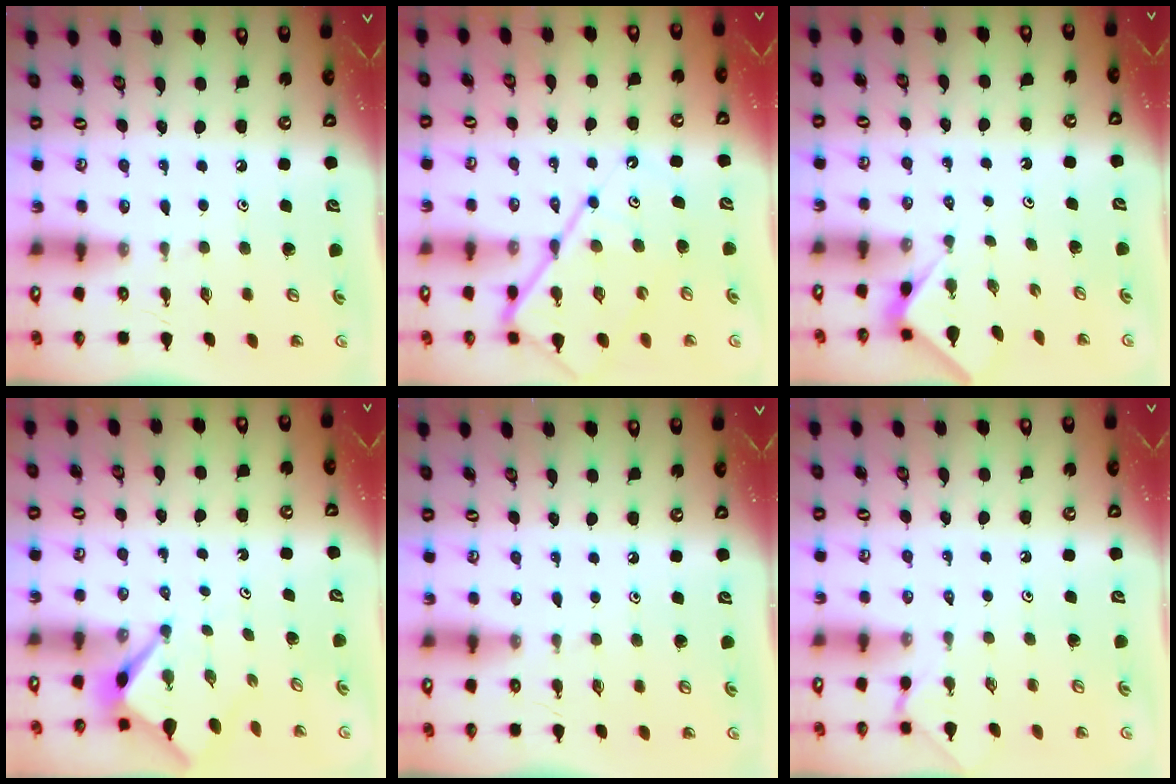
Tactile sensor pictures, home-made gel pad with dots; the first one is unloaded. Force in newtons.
{"total": 13.3, "press": 13.3, "slide": 1.3}
{"total": 2.0, "press": 1.9, "slide": 0.4}
{"total": 3.2, "press": 3.2, "slide": 0.3}
{"total": 0.0}
{"total": 1.9, "press": 1.9, "slide": 0.4}